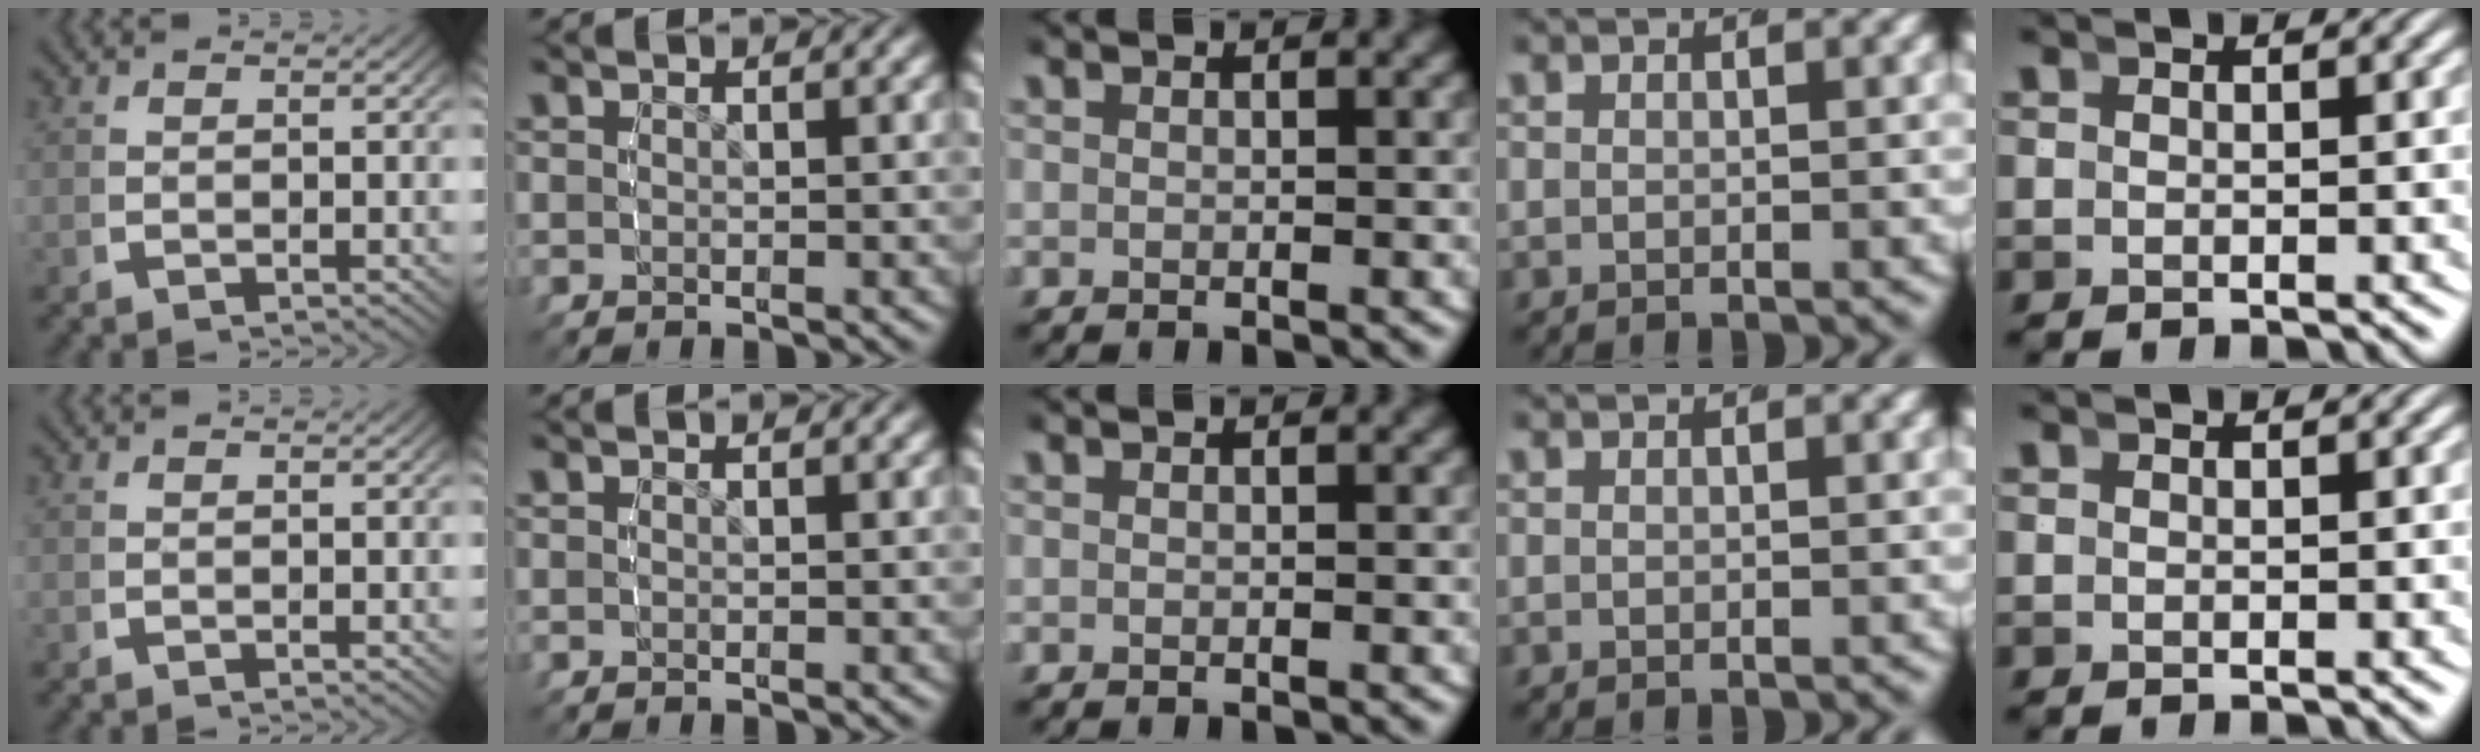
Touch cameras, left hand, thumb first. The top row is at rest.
{}